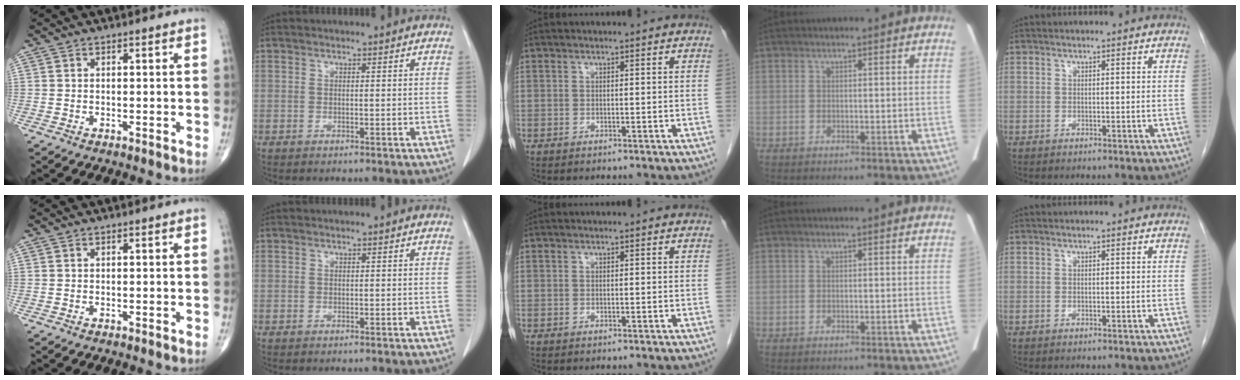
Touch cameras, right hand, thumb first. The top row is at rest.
{}